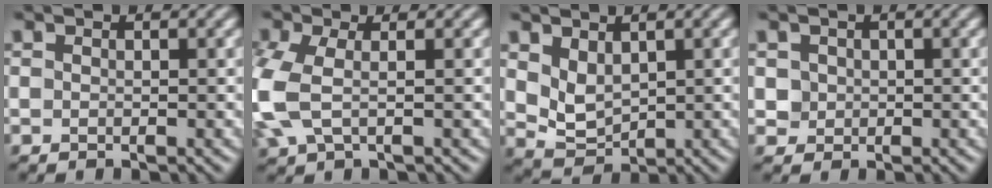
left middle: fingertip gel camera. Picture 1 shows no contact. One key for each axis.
{"total": 5.1, "fx": -0.6, "fy": 2.9, "fz": 4.1, "tx": -0.123, "ty": 0.002, "tz": -0.016}
{"total": 3.1, "fx": 1.1, "fy": 2.0, "fz": 2.0, "tx": -0.046, "ty": -0.006, "tz": 0.026}
{"total": 1.9, "fx": 0.5, "fy": 1.7, "fz": 0.6, "tx": -0.001, "ty": 0.010, "tz": 0.010}